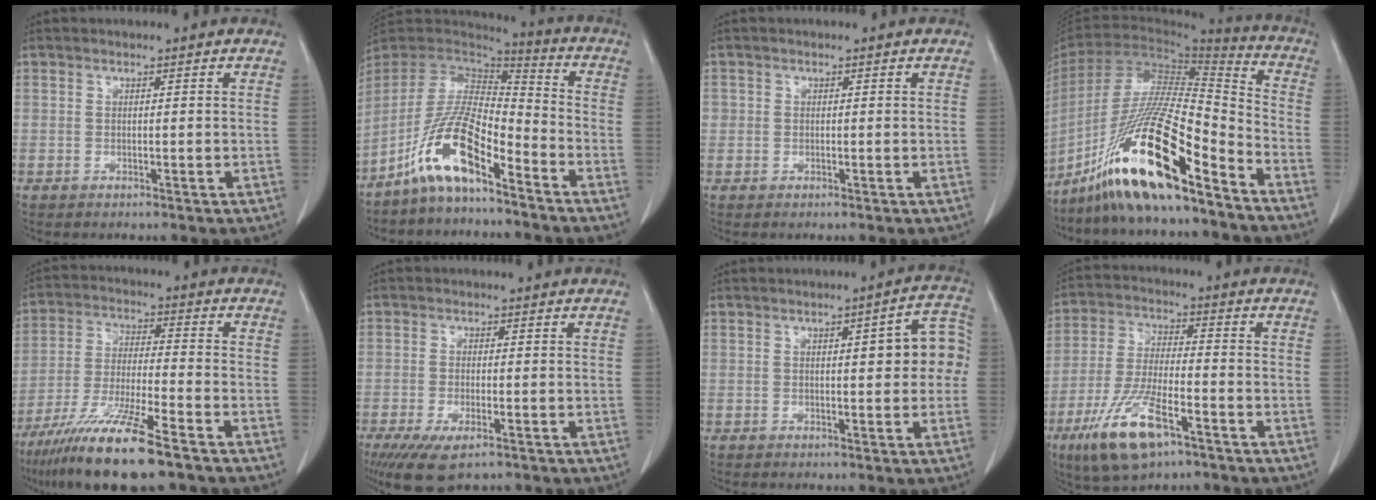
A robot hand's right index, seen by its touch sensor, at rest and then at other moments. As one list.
[{"total": 11.9, "force": [-7.4, 2.9, 8.8], "torque": [-0.186, 0.010, -0.140]}, {"total": 1.1, "force": [0.1, 1.0, 0.1], "torque": [0.008, 0.003, -0.001]}, {"total": 23.4, "force": [-14.9, 1.4, 18.0], "torque": [-0.354, -0.024, -0.269]}, {"total": 14.2, "force": [-9.6, 0.9, 10.4], "torque": [-0.212, -0.042, -0.176]}, {"total": 6.5, "force": [-4.0, 1.9, 4.8], "torque": [-0.085, -0.015, -0.062]}, {"total": 7.1, "force": [0.6, 2.0, 6.8], "torque": [-0.079, 0.027, 0.005]}, {"total": 12.2, "force": [-6.7, 3.2, 9.6], "torque": [-0.204, -0.018, -0.117]}]